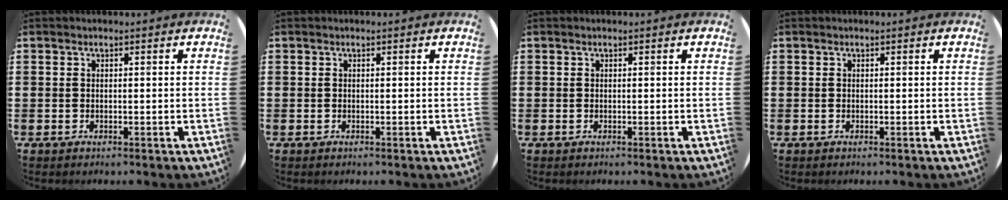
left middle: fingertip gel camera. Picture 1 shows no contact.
{"total": 0.0}
{"total": 0.0}
{"total": 0.0}